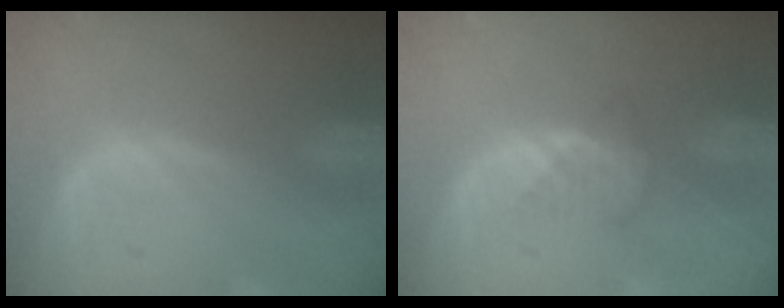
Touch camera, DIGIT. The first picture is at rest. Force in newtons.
{"total": 2.7, "press": 2.6, "slide": 0.6}